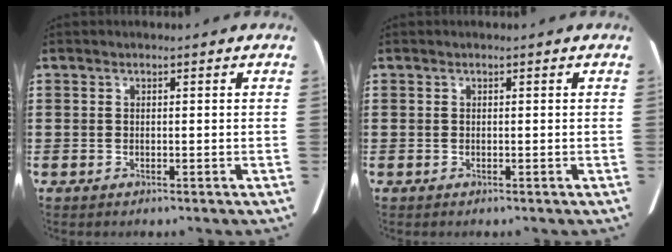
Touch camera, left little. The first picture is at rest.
{"total": 0.0}